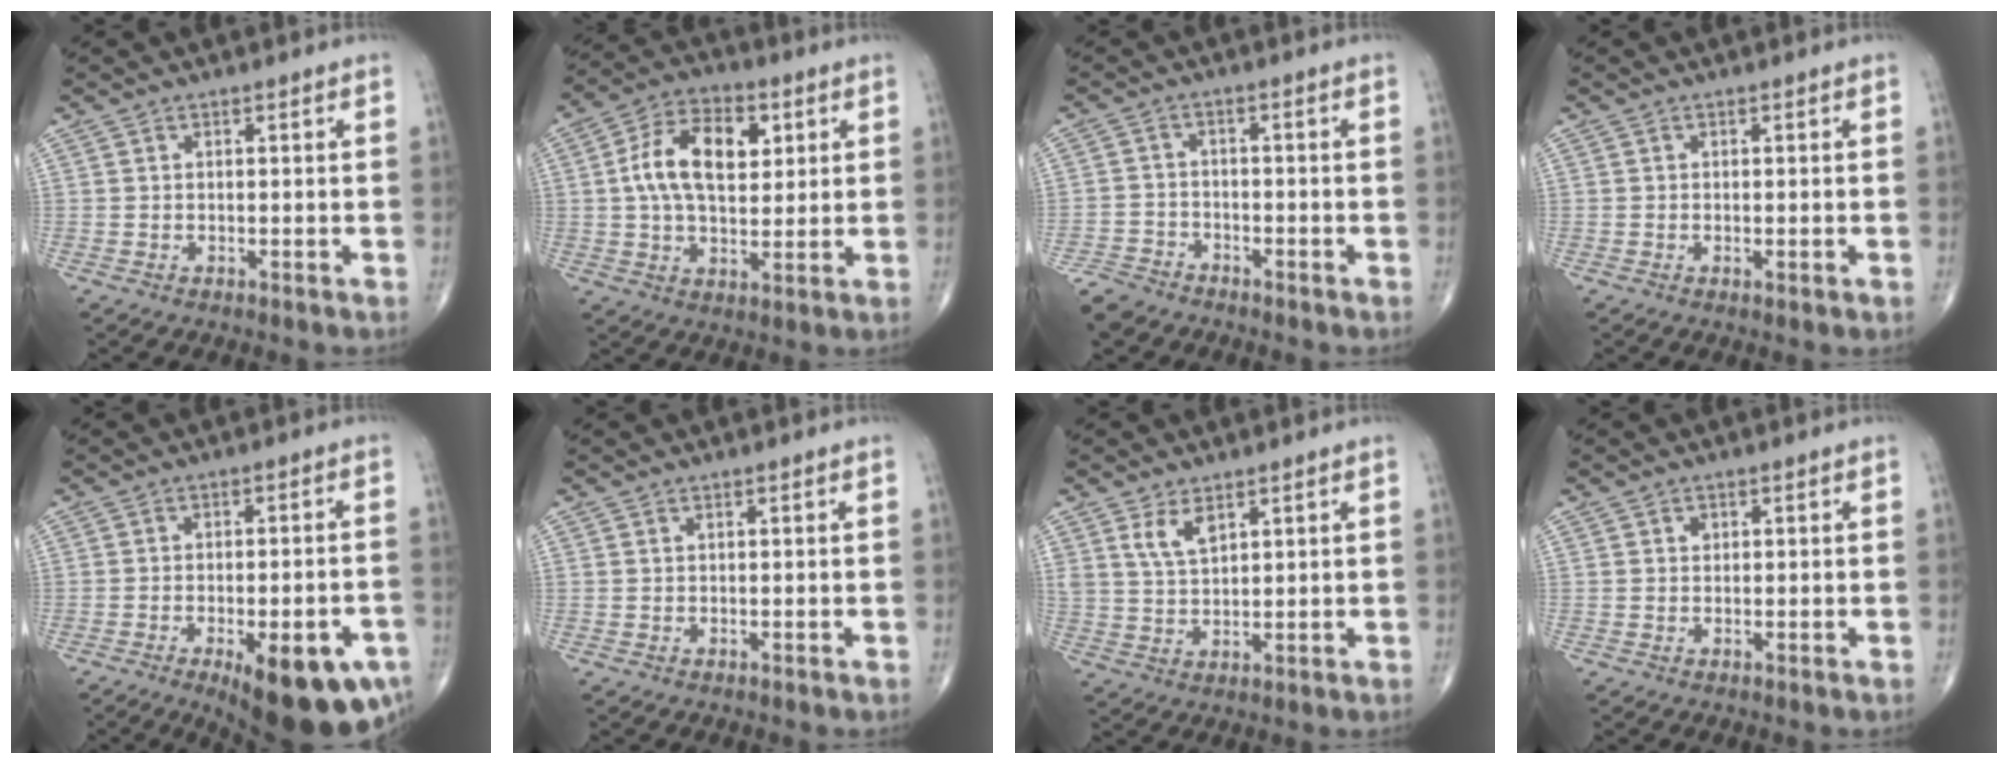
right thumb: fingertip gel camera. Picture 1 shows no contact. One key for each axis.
{"total": 13.9, "fx": 3.0, "fy": 8.2, "fz": 10.9, "tx": -0.172, "ty": 0.006, "tz": 0.047}
{"total": 5.6, "fx": -4.7, "fy": 2.8, "fz": 1.2, "tx": -0.028, "ty": 0.005, "tz": -0.095}
{"total": 1.0, "fx": -0.3, "fy": 0.3, "fz": 0.9, "tx": -0.016, "ty": -0.003, "tz": -0.005}
{"total": 17.7, "fx": -8.3, "fy": 6.4, "fz": 14.3, "tx": -0.137, "ty": 0.016, "tz": -0.100}
{"total": 0.0}
{"total": 4.8, "fx": 2.8, "fy": 2.4, "fz": 3.2, "tx": -0.052, "ty": -0.016, "tz": 0.059}
{"total": 1.0, "fx": 0.4, "fy": 0.9, "fz": 0.4, "tx": 0.000, "ty": 0.000, "tz": 0.005}